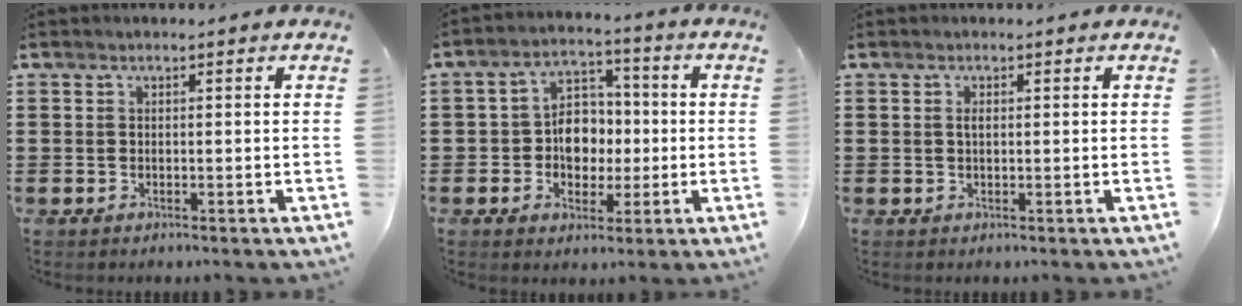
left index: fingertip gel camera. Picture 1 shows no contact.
{"total": 7.1, "force": [-0.8, 5.9, 3.8], "torque": [-0.070, 0.012, -0.019]}
{"total": 0.9, "force": [0.1, 0.4, 0.8], "torque": [-0.017, 0.000, 0.001]}